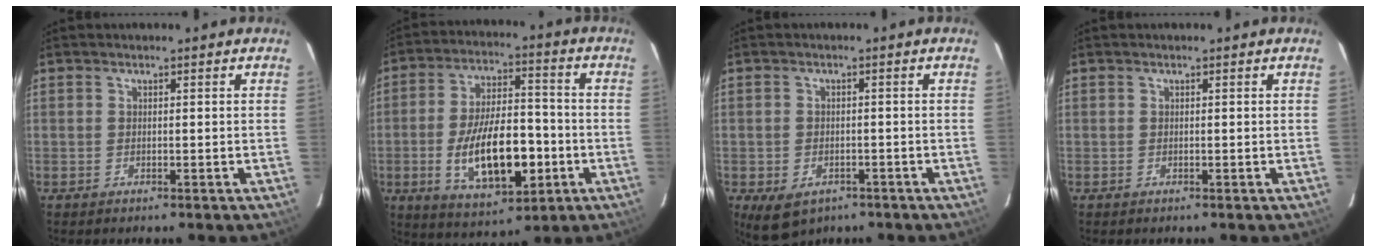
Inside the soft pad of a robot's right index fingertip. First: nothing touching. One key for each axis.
{"total": 16.9, "fx": -4.3, "fy": 7.5, "fz": 14.6, "tx": -0.274, "ty": 0.002, "tz": -0.055}
{"total": 6.4, "fx": -3.5, "fy": 4.3, "fz": 3.3, "tx": -0.065, "ty": -0.011, "tz": -0.043}
{"total": 0.0}